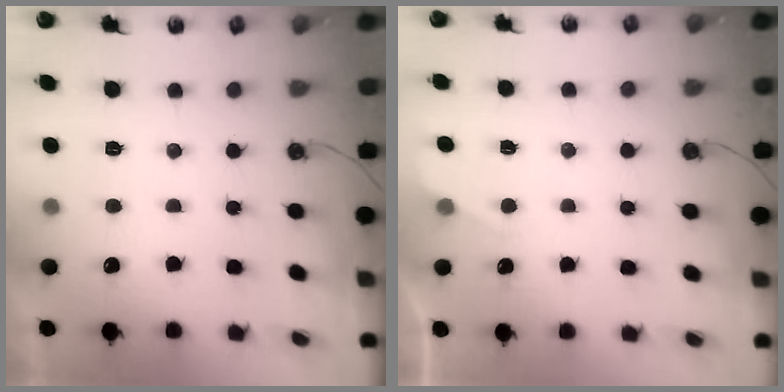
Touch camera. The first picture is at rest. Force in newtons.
{"total": 2.4, "press": 2.4, "slide": 0.4}